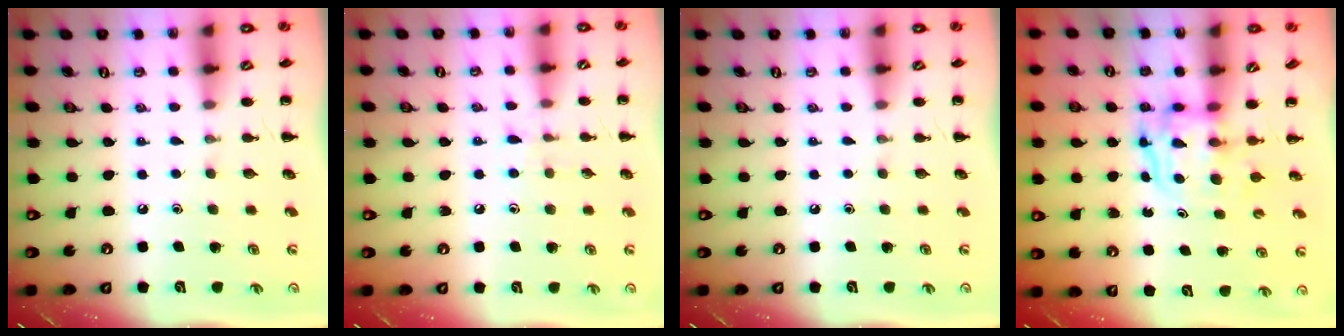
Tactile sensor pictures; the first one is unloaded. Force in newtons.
{"total": 6.2, "press": 5.9, "slide": 2.1}
{"total": 0.0}
{"total": 3.8, "press": 3.8, "slide": 0.4}